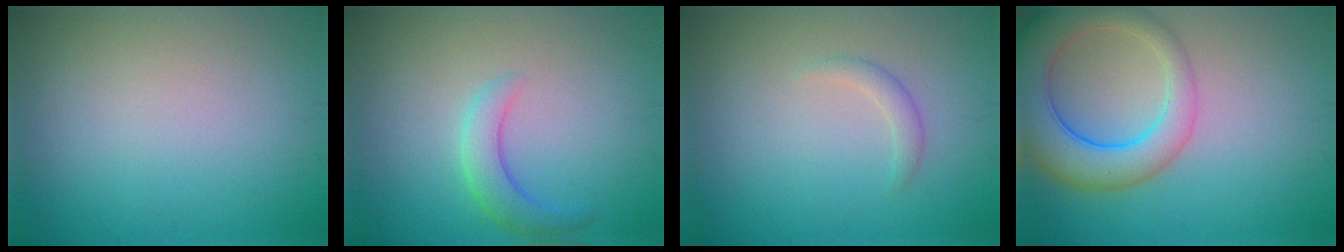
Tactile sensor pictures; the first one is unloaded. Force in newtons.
{"total": 2.6, "press": 2.6, "slide": 0.1}
{"total": 1.1, "press": 1.1, "slide": 0.0}
{"total": 7.3, "press": 7.2, "slide": 0.6}